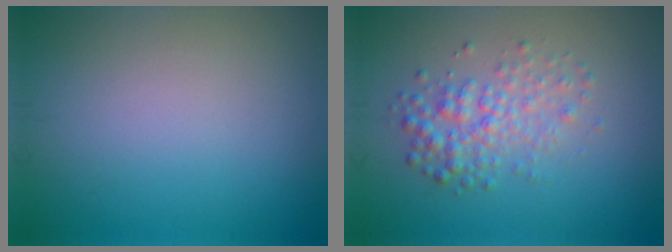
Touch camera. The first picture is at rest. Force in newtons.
{"total": 3.1, "press": 3.1, "slide": 0.0}